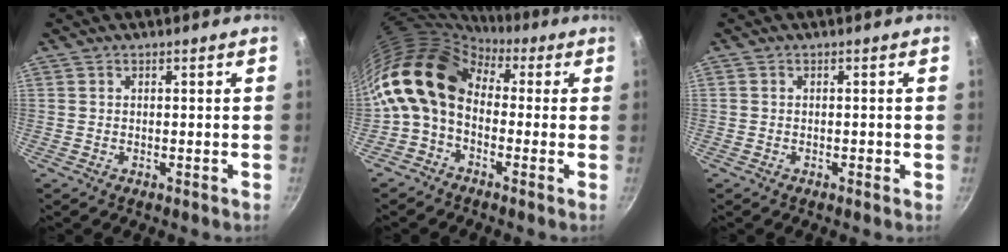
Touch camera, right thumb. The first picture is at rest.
{"total": 13.2, "force": [0.8, 9.3, 9.3], "torque": [-0.156, 0.028, -0.014]}
{"total": 0.6, "force": [-0.3, 0.3, 0.4], "torque": [-0.002, 0.003, -0.005]}